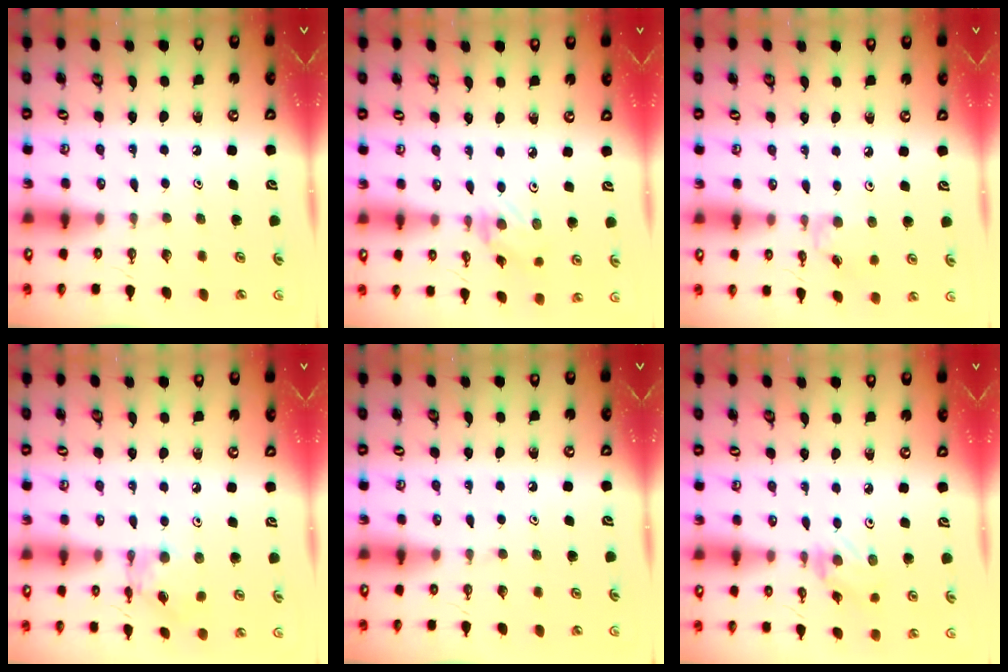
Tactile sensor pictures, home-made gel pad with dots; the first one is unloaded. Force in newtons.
{"total": 2.1, "press": 2.1, "slide": 0.3}
{"total": 1.8, "press": 1.8, "slide": 0.4}
{"total": 6.2, "press": 6.2, "slide": 0.3}
{"total": 0.0}
{"total": 2.1, "press": 2.1, "slide": 0.3}